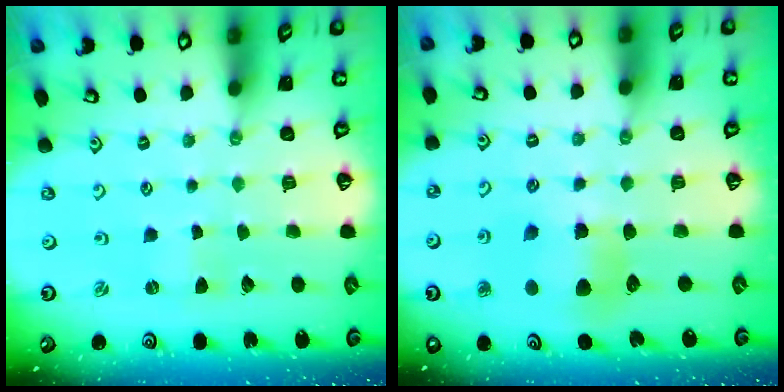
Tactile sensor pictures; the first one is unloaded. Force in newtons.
{"total": 8.5, "press": 8.4, "slide": 0.7}